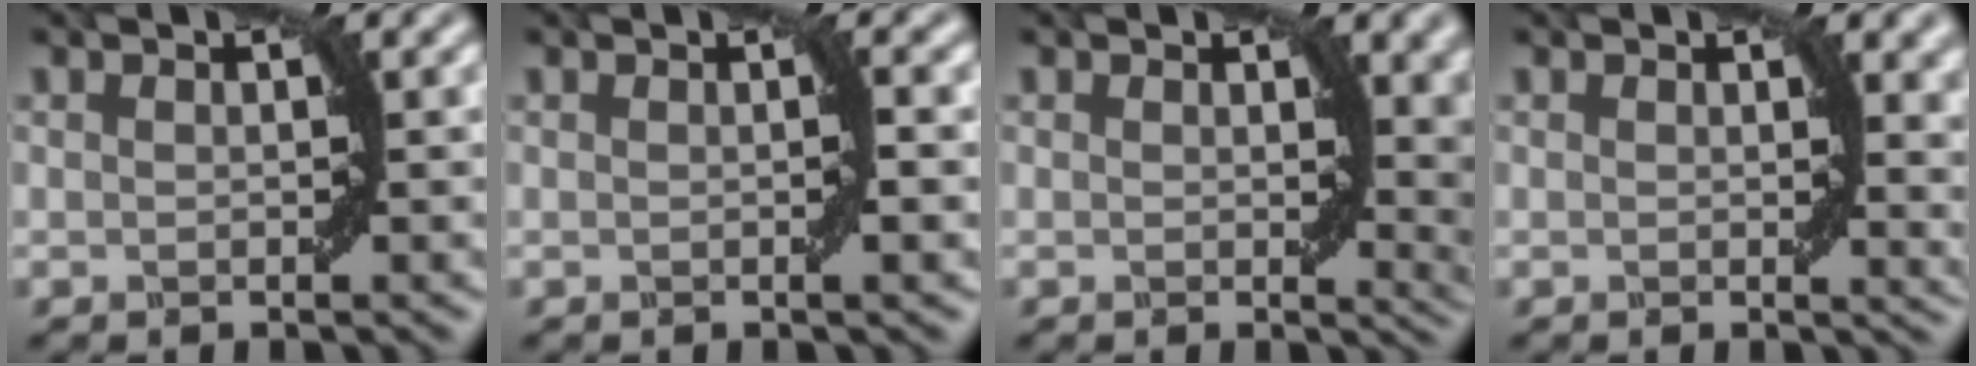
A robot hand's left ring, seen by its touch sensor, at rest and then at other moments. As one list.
[{"total": 1.2, "force": [-0.1, -0.1, 1.2], "torque": [-0.019, 0.002, -0.001]}, {"total": 5.4, "force": [1.3, 2.3, 4.8], "torque": [-0.042, -0.010, 0.024]}, {"total": 3.9, "force": [1.1, 1.3, 3.5], "torque": [-0.030, -0.004, 0.018]}]